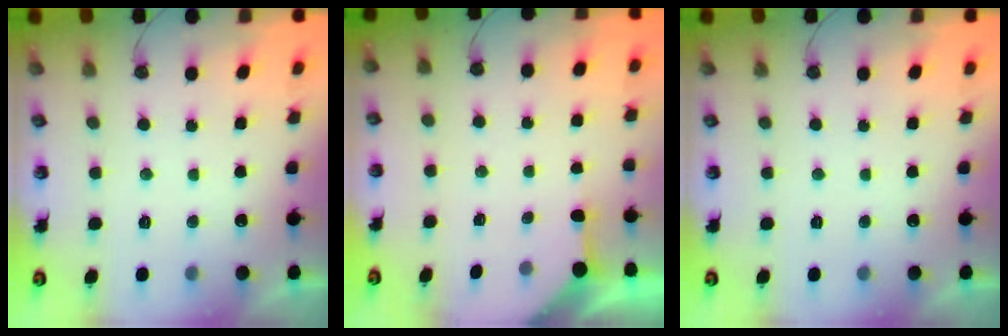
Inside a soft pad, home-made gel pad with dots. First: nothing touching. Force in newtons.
{"total": 2.7, "press": 2.7, "slide": 0.4}
{"total": 0.0}